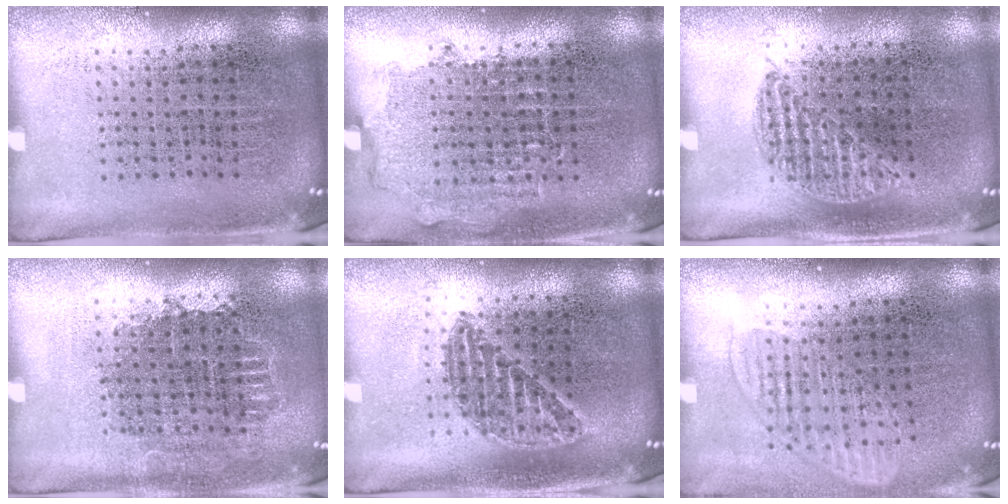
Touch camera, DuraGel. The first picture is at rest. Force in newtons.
{"total": 0.9, "press": 0.8, "slide": 0.4}
{"total": 0.8, "press": 0.6, "slide": 0.5}
{"total": 0.8, "press": 0.7, "slide": 0.3}
{"total": 1.2, "press": 1.1, "slide": 0.5}
{"total": 1.6, "press": 1.4, "slide": 0.8}